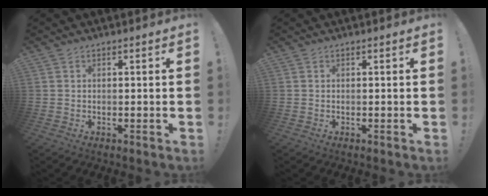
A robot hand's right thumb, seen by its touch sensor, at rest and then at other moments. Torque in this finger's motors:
{"motor_torque": [0.00, 0.00, 0.00, 0.00, 0.00]}